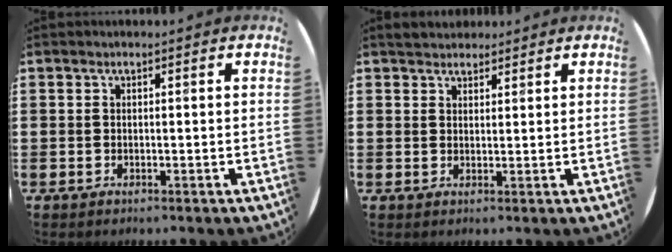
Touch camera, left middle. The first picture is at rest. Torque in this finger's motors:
{"motor_torque": [0.30, -0.26, 0.05, 0.03]}